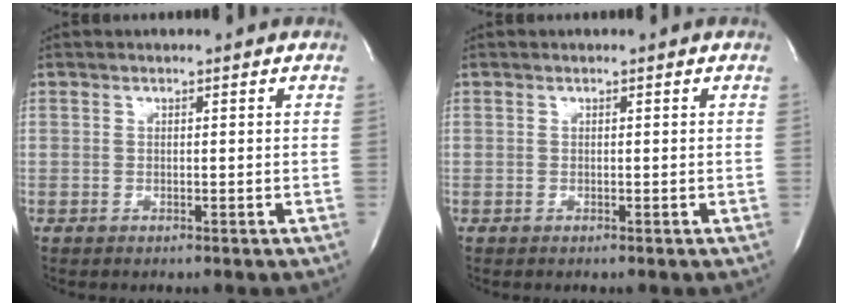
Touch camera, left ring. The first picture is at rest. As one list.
[{"total": 0.0}]